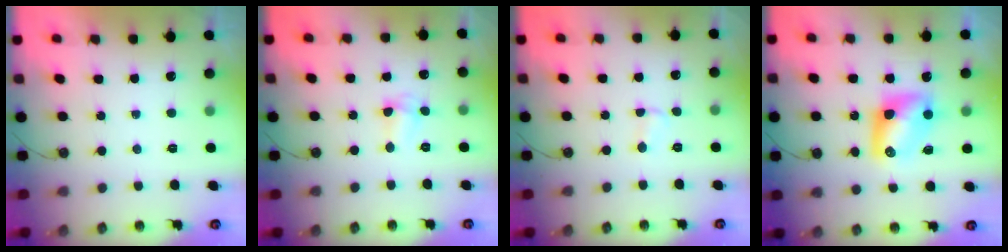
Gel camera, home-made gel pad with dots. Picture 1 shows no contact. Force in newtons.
{"total": 2.7, "press": 2.6, "slide": 0.5}
{"total": 2.1, "press": 2.1, "slide": 0.2}
{"total": 9.3, "press": 9.3, "slide": 0.4}